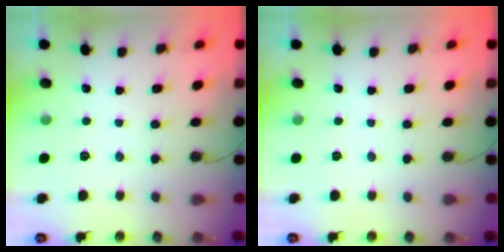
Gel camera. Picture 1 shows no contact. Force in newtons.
{"total": 0.0}